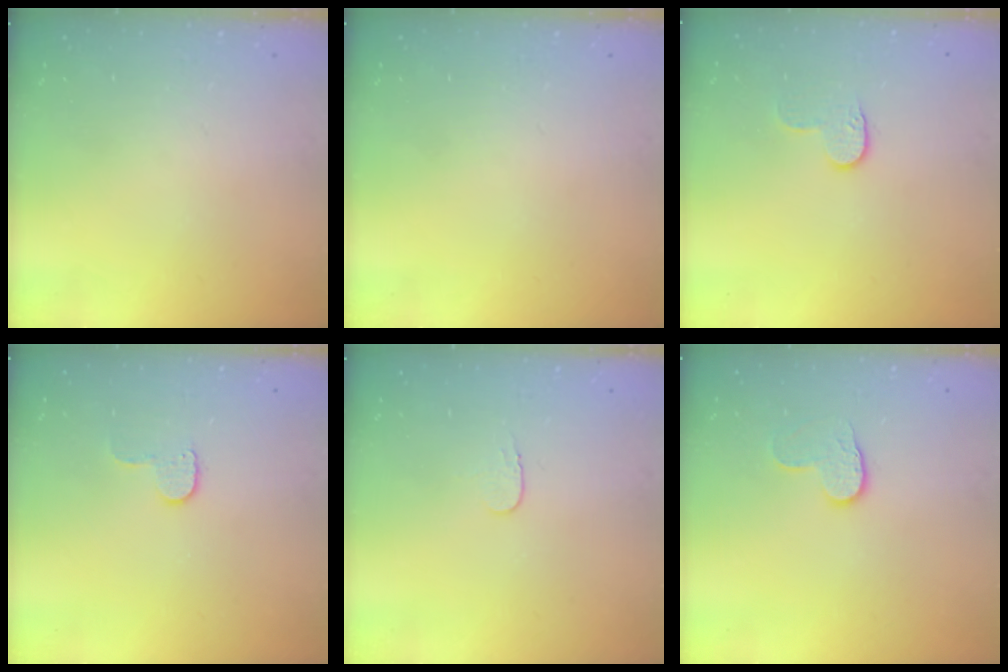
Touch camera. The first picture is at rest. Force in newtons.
{"total": 0.0}
{"total": 4.6, "press": 4.6, "slide": 0.3}
{"total": 5.4, "press": 5.4, "slide": 0.5}
{"total": 3.6, "press": 3.6, "slide": 0.4}
{"total": 6.4, "press": 6.4, "slide": 0.6}